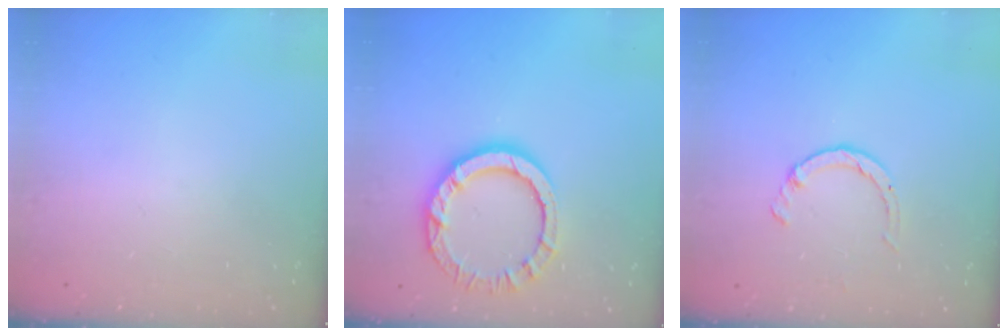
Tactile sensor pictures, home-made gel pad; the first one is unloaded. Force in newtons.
{"total": 11.5, "press": 11.5, "slide": 0.8}
{"total": 2.6, "press": 2.6, "slide": 0.4}